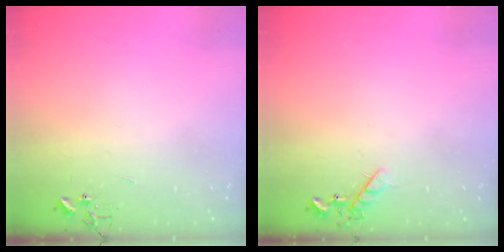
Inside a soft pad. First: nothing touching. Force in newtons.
{"total": 6.3, "press": 6.2, "slide": 0.9}